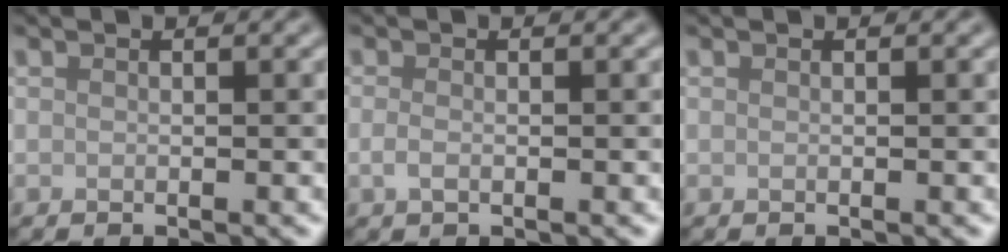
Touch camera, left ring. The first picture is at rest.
{"total": 1.0, "force": [-0.2, 0.5, 0.9], "torque": [-0.022, -0.002, -0.006]}
{"total": 0.0}